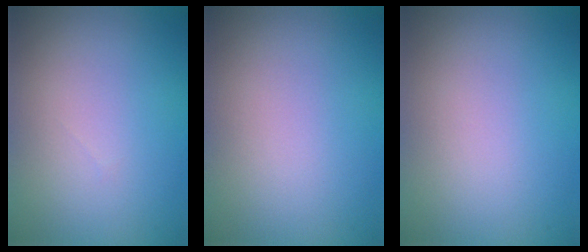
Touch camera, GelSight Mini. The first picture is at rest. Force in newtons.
{"total": 0.0}
{"total": 0.0}